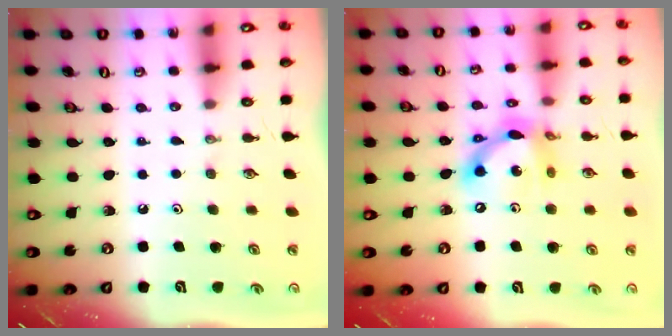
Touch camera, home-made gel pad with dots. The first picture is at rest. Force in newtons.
{"total": 14.2, "press": 14.1, "slide": 1.1}